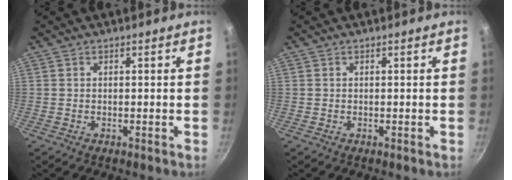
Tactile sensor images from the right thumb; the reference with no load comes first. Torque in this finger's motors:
{"motor_torque": [0.06, 0.10, 0.16, 0.00, -0.03]}